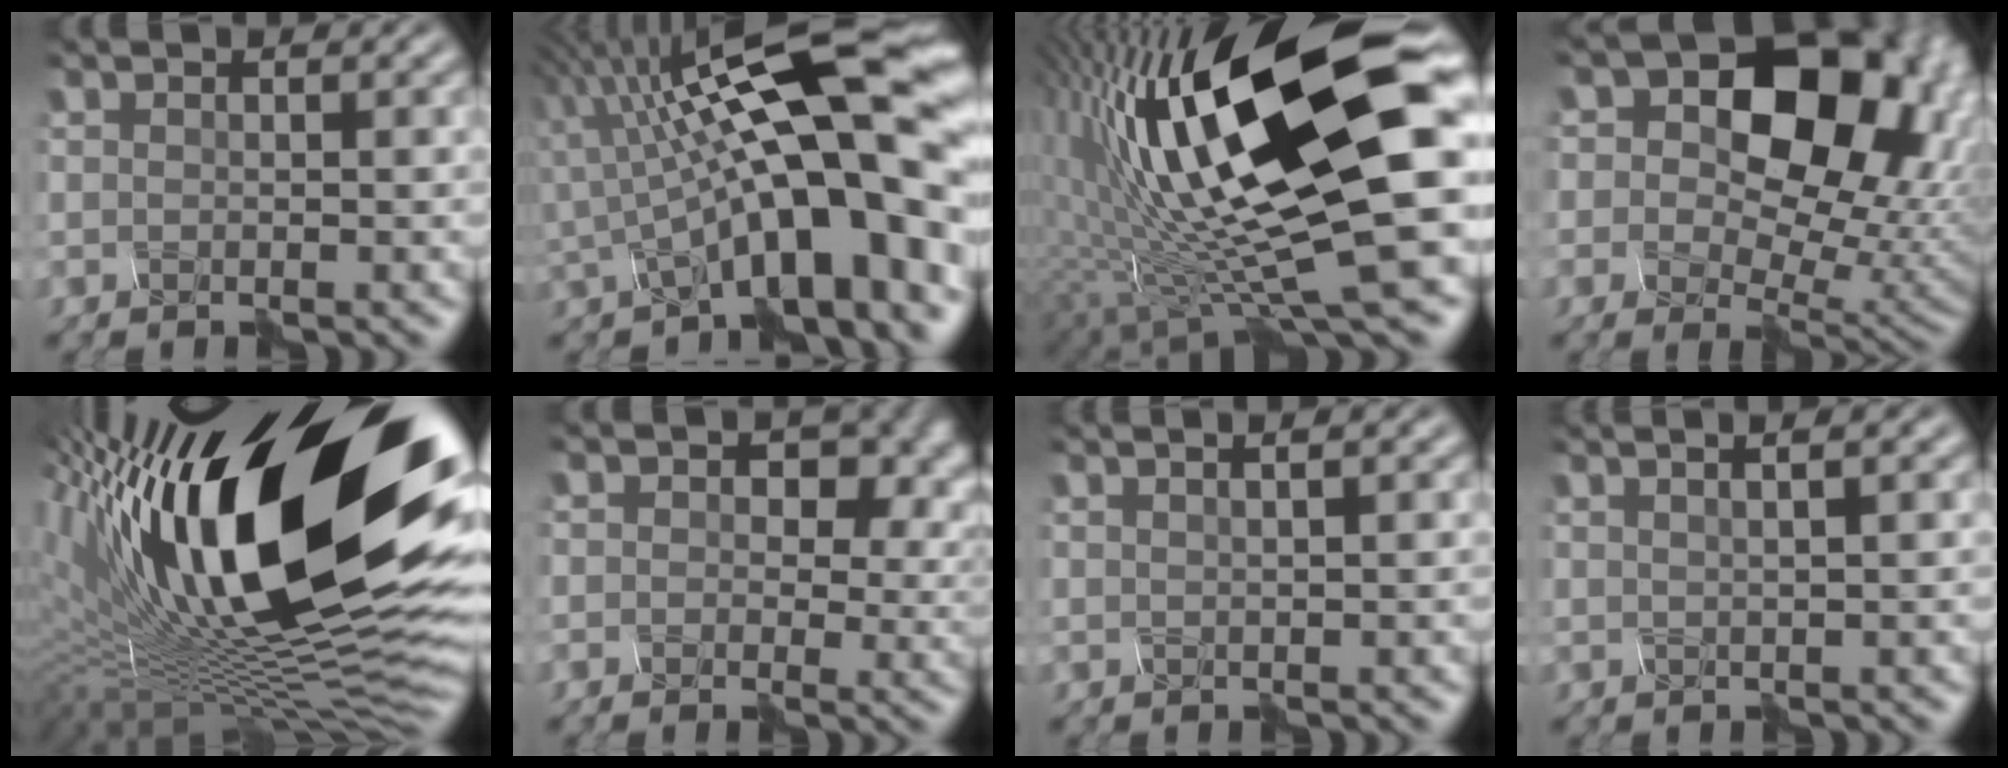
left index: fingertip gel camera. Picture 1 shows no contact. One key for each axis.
{"total": 13.9, "fx": -0.7, "fy": 3.9, "fz": 13.3, "tx": -0.188, "ty": 0.020, "tz": -0.002}
{"total": 18.2, "fx": 2.5, "fy": 5.2, "fz": 17.3, "tx": -0.288, "ty": -0.006, "tz": 0.060}
{"total": 14.0, "fx": 3.9, "fy": 9.5, "fz": 9.5, "tx": -0.118, "ty": 0.022, "tz": 0.066}
{"total": 20.9, "fx": 5.3, "fy": 8.3, "fz": 18.4, "tx": -0.322, "ty": 0.040, "tz": 0.094}
{"total": 5.9, "fx": 1.5, "fy": 4.1, "fz": 4.1, "tx": -0.053, "ty": -0.002, "tz": 0.032}
{"total": 4.0, "fx": 2.3, "fy": 1.9, "fz": 2.7, "tx": -0.013, "ty": 0.046, "tz": 0.006}
{"total": 4.4, "fx": 2.6, "fy": 1.9, "fz": 3.1, "tx": -0.020, "ty": 0.044, "tz": 0.014}